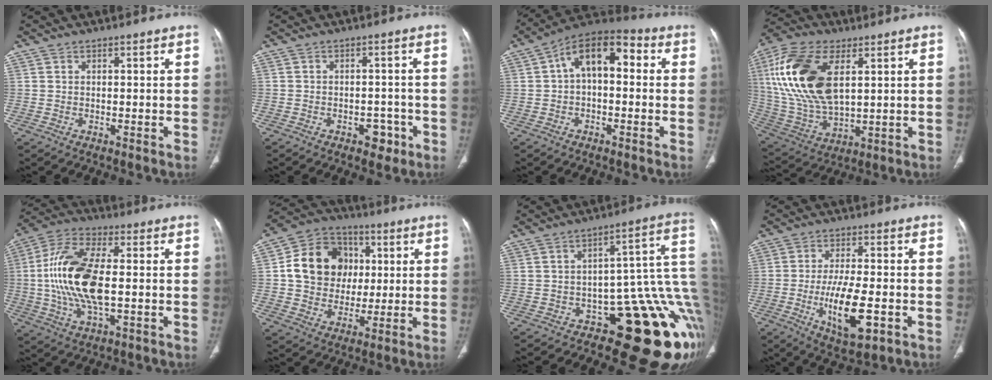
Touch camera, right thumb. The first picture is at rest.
{"total": 4.0, "force": [-2.2, 2.6, 2.1], "torque": [-0.010, 0.017, -0.026]}
{"total": 12.0, "force": [1.5, 6.8, 9.8], "torque": [-0.134, 0.040, 0.008]}
{"total": 21.2, "force": [5.7, 11.1, 17.1], "torque": [-0.354, -0.012, 0.111]}
{"total": 17.7, "force": [-0.3, 7.8, 15.9], "torque": [-0.335, 0.014, -0.005]}
{"total": 15.7, "force": [2.3, 13.5, 7.7], "torque": [-0.105, 0.014, 0.040]}
{"total": 20.2, "force": [-6.0, 9.0, 17.0], "torque": [-0.092, 0.072, -0.073]}
{"total": 12.4, "force": [-3.6, 4.7, 10.9], "torque": [-0.189, -0.001, -0.054]}